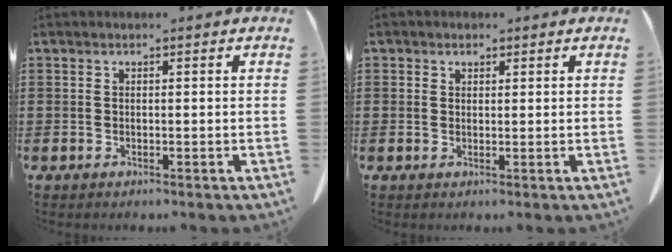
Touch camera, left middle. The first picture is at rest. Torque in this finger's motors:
{"motor_torque": [-1.02, 0.99, -0.08, -0.01]}